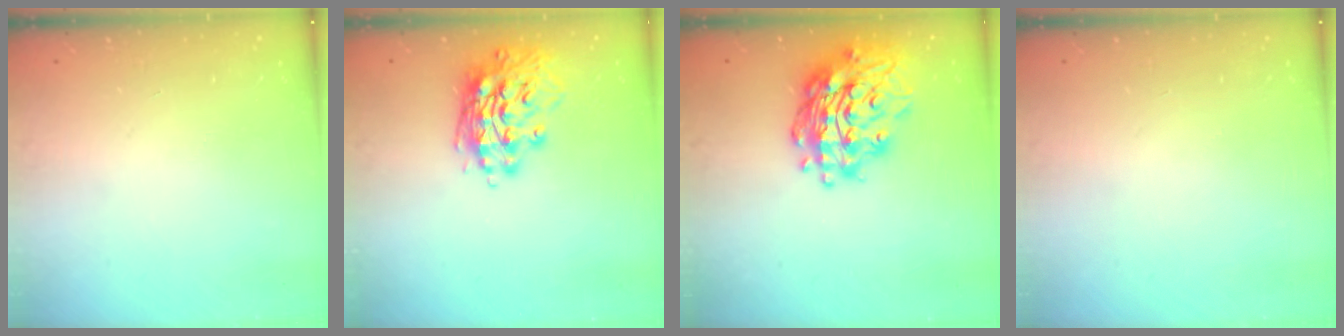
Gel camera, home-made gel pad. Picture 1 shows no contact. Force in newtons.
{"total": 15.7, "press": 15.5, "slide": 2.5}
{"total": 20.7, "press": 20.6, "slide": 1.9}
{"total": 0.0}